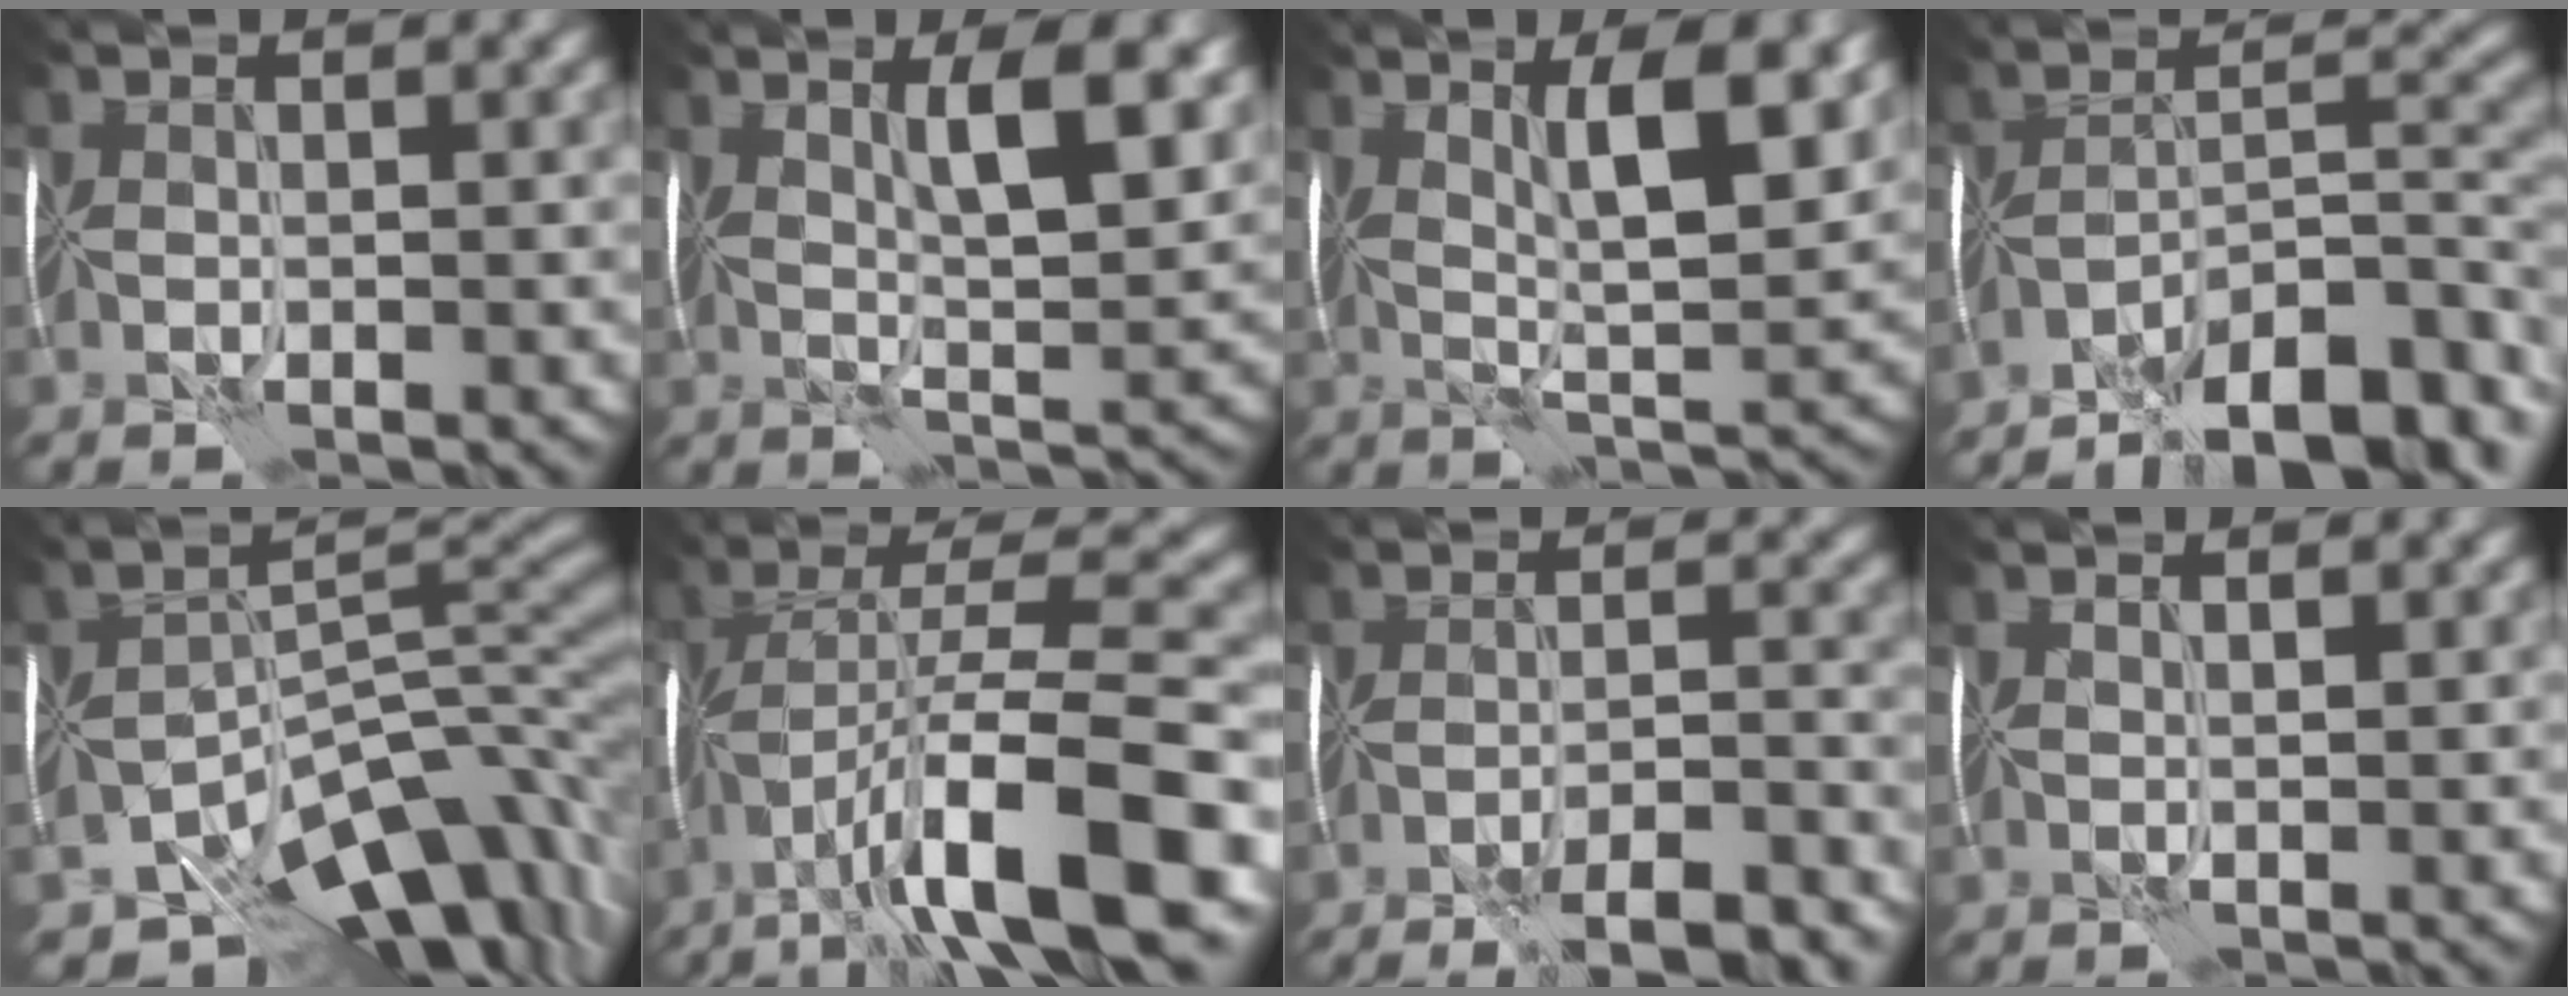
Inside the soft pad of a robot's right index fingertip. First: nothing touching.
{"total": 6.8, "force": [2.6, 1.5, 6.1], "torque": [-0.100, 0.004, 0.039]}
{"total": 7.0, "force": [2.4, 1.5, 6.5], "torque": [-0.109, 0.003, 0.036]}
{"total": 11.0, "force": [-8.3, 2.9, 6.7], "torque": [-0.084, 0.018, -0.150]}
{"total": 11.1, "force": [-7.8, 4.7, 6.4], "torque": [-0.079, 0.003, -0.136]}
{"total": 12.1, "force": [-6.1, 2.3, 10.2], "torque": [-0.172, 0.024, -0.107]}
{"total": 8.7, "force": [-7.1, 1.8, 4.8], "torque": [-0.059, -0.003, -0.092]}
{"total": 0.7, "force": [0.7, -0.3, 0.2], "torque": [0.001, 0.007, 0.009]}